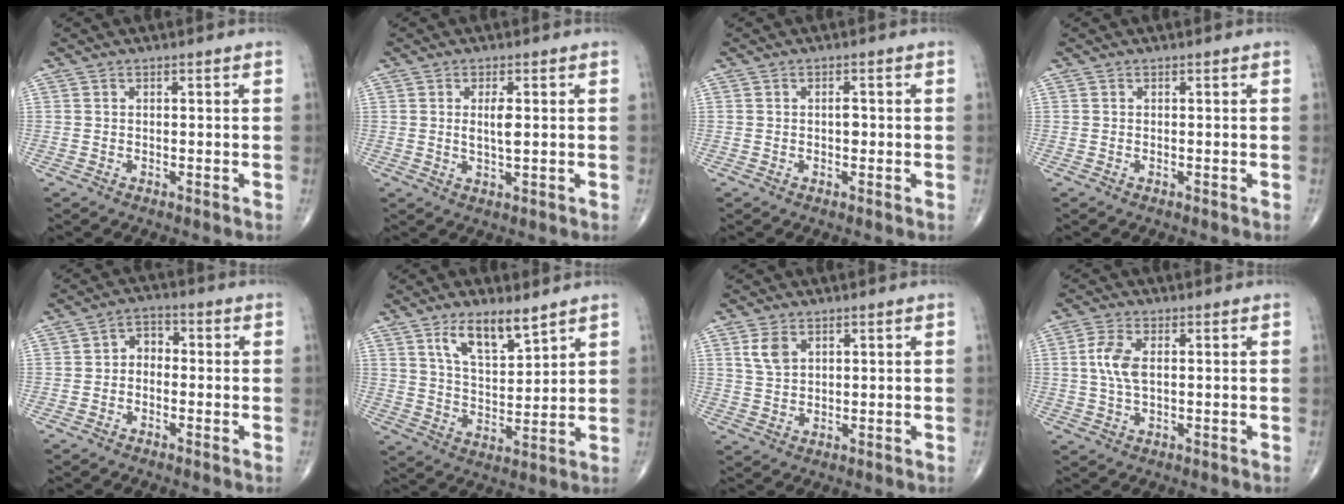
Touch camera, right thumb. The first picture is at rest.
{"total": 3.6, "force": [0.5, 1.0, 3.4], "torque": [-0.060, -0.005, 0.011]}
{"total": 1.5, "force": [-0.1, 0.8, 1.2], "torque": [-0.011, 0.003, -0.003]}
{"total": 0.0}
{"total": 3.9, "force": [-0.6, 3.0, 2.4], "torque": [-0.015, 0.020, -0.027]}
{"total": 9.7, "force": [6.3, 3.6, 6.5], "torque": [-0.101, -0.042, 0.120]}
{"total": 4.1, "force": [1.9, 2.6, 2.6], "torque": [-0.044, -0.005, 0.043]}
{"total": 5.5, "force": [0.8, 2.8, 4.7], "torque": [-0.113, 0.004, 0.013]}